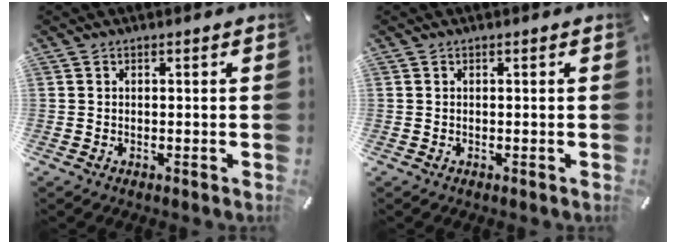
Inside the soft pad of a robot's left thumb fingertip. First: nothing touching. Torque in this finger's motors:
{"motor_torque": [-0.04, 0.04, -0.05, 0.05, 0.00]}